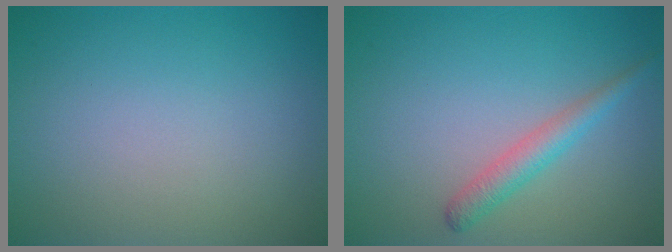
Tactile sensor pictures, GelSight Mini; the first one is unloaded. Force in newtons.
{"total": 2.3, "press": 2.3, "slide": 0.1}